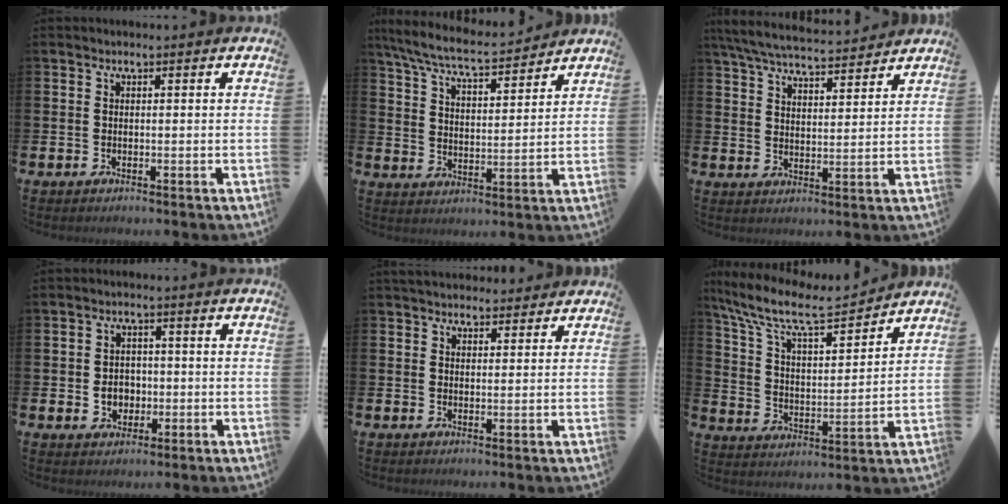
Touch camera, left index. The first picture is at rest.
{"total": 7.4, "force": [6.9, 0.9, 2.5], "torque": [-0.079, -0.041, 0.120]}
{"total": 6.4, "force": [6.1, 0.7, 1.7], "torque": [-0.057, -0.035, 0.109]}
{"total": 3.4, "force": [-0.6, 3.0, 1.6], "torque": [-0.019, -0.001, -0.021]}
{"total": 3.3, "force": [3.2, 0.9, 0.3], "torque": [-0.002, -0.013, 0.057]}
{"total": 10.3, "force": [8.9, 2.5, 4.5], "torque": [-0.129, -0.053, 0.152]}